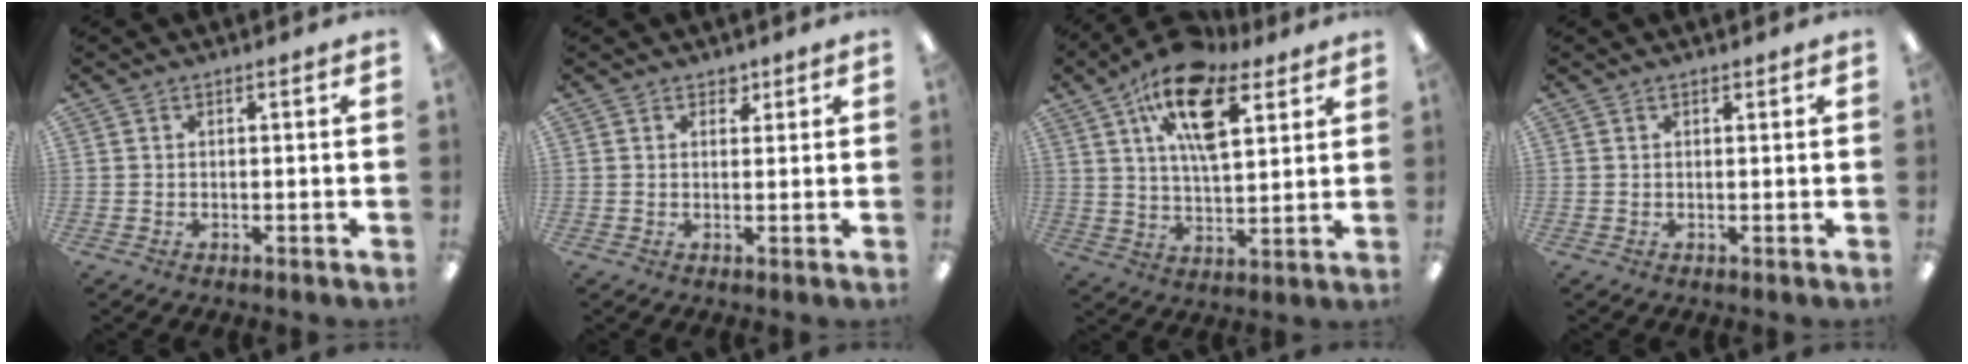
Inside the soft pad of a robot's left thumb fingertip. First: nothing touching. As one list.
[{"total": 2.0, "force": [1.3, 1.3, 0.7], "torque": [0.002, -0.005, 0.021]}, {"total": 17.8, "force": [9.7, 8.4, 12.4], "torque": [-0.205, -0.026, 0.165]}, {"total": 0.7, "force": [0.5, 0.3, 0.4], "torque": [-0.009, 0.001, 0.010]}]